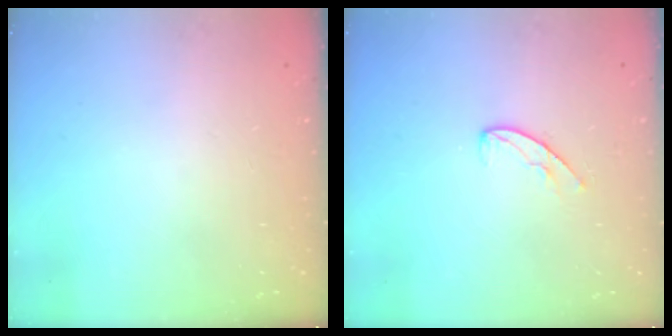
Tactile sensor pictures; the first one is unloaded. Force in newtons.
{"total": 6.4, "press": 6.4, "slide": 0.5}